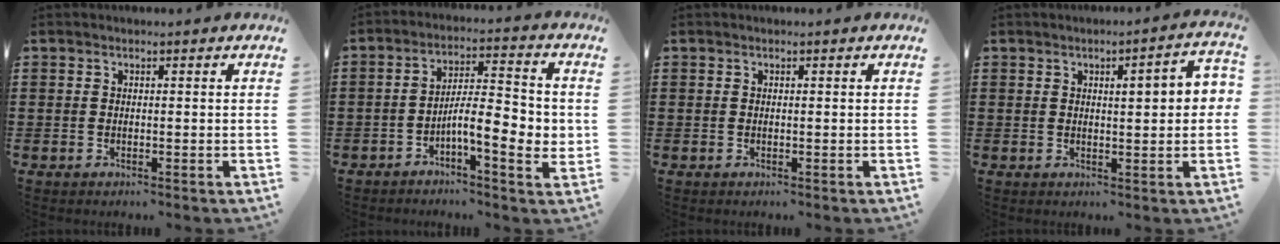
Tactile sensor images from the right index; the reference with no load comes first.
{"total": 8.0, "force": [-1.8, 2.4, 7.4], "torque": [-0.122, -0.005, -0.033]}
{"total": 0.0}
{"total": 3.9, "force": [0.7, 0.8, 3.8], "torque": [-0.063, 0.000, 0.007]}